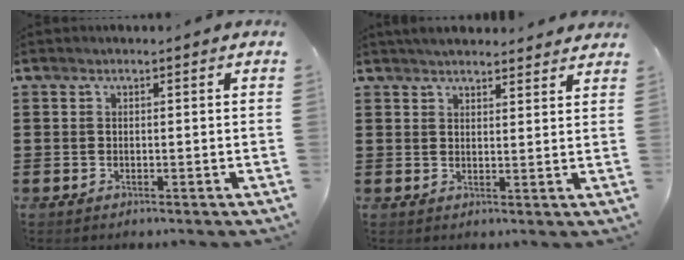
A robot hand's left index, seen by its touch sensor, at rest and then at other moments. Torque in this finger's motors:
{"motor_torque": [1.48, 0.66, 0.02, 0.04]}